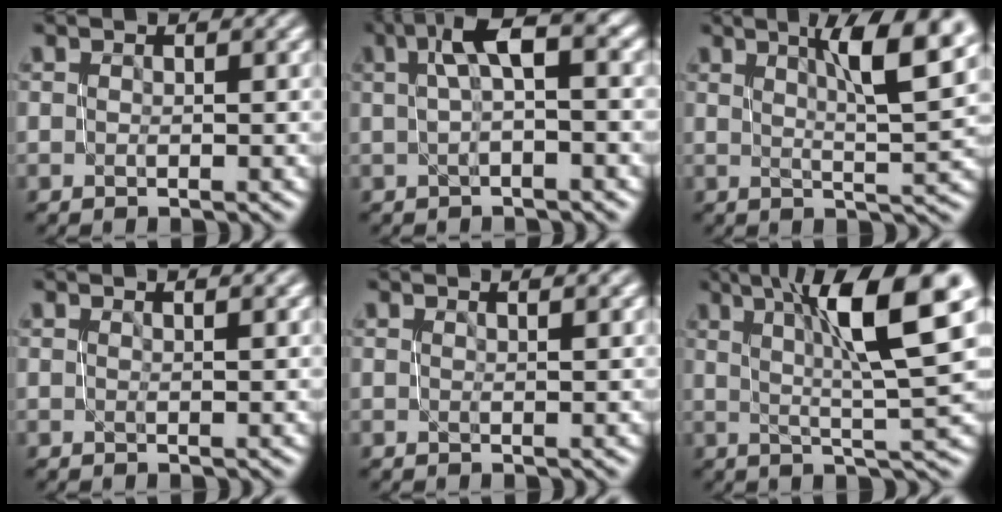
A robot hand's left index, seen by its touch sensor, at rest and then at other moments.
{"total": 4.8, "force": [1.1, 1.2, 4.5], "torque": [-0.073, 0.018, 0.014]}
{"total": 8.1, "force": [3.2, 1.7, 7.3], "torque": [-0.093, 0.010, 0.051]}
{"total": 1.2, "force": [0.6, 0.4, 0.9], "torque": [-0.006, 0.004, 0.008]}
{"total": 1.5, "force": [0.8, 0.5, 1.1], "torque": [-0.006, 0.004, 0.008]}
{"total": 11.1, "force": [4.1, 2.2, 10.0], "torque": [-0.144, 0.015, 0.067]}